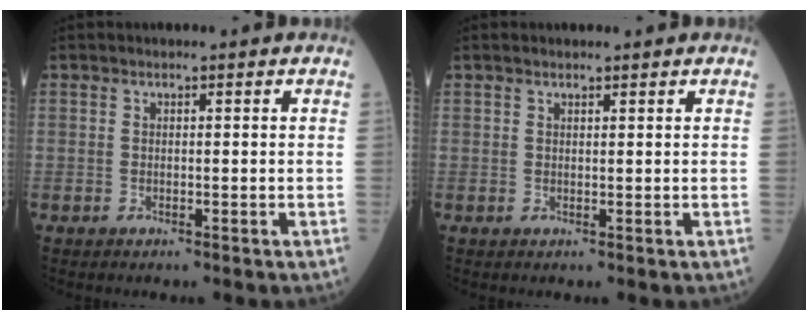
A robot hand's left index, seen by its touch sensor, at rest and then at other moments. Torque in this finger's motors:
{"motor_torque": [-0.14, -0.11, 0.06, 0.02]}